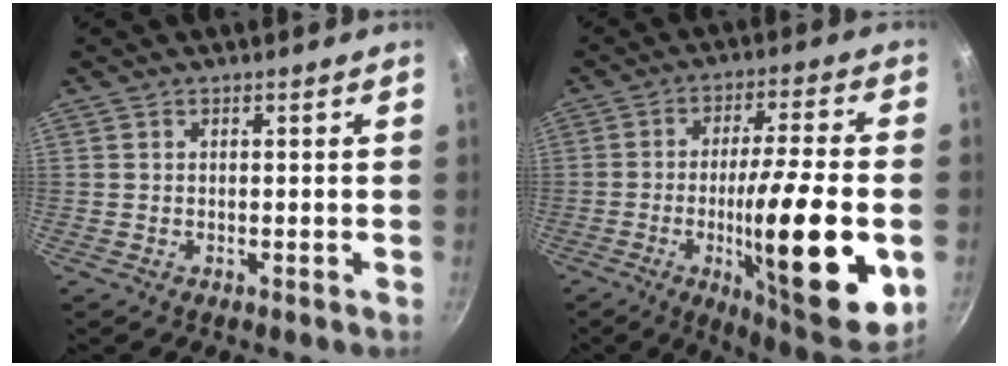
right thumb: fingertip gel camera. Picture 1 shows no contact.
{"total": 23.2, "force": [-5.1, 4.8, 22.1], "torque": [-0.323, 0.013, -0.075]}